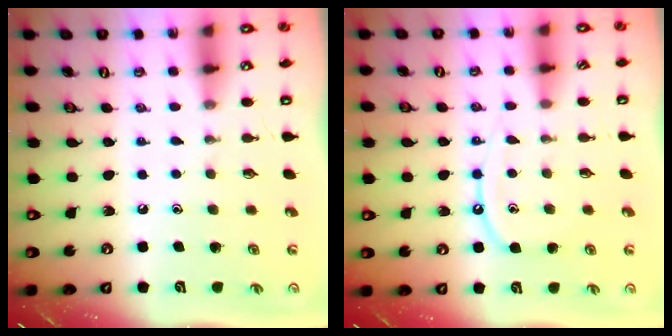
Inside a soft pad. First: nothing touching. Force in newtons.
{"total": 8.8, "press": 8.8, "slide": 0.6}